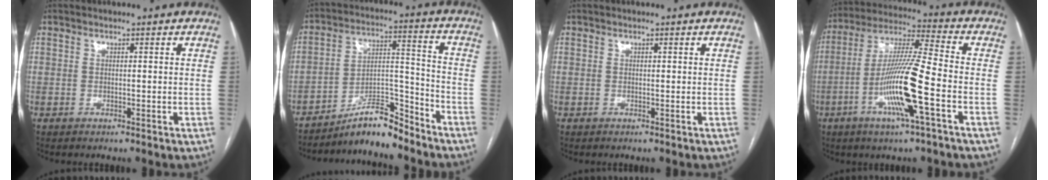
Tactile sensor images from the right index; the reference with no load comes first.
{"total": 9.8, "force": [-8.8, 1.6, 4.0], "torque": [-0.064, 0.030, -0.151]}
{"total": 0.0}
{"total": 14.4, "force": [-4.8, -0.1, 13.6], "torque": [-0.269, -0.003, -0.095]}